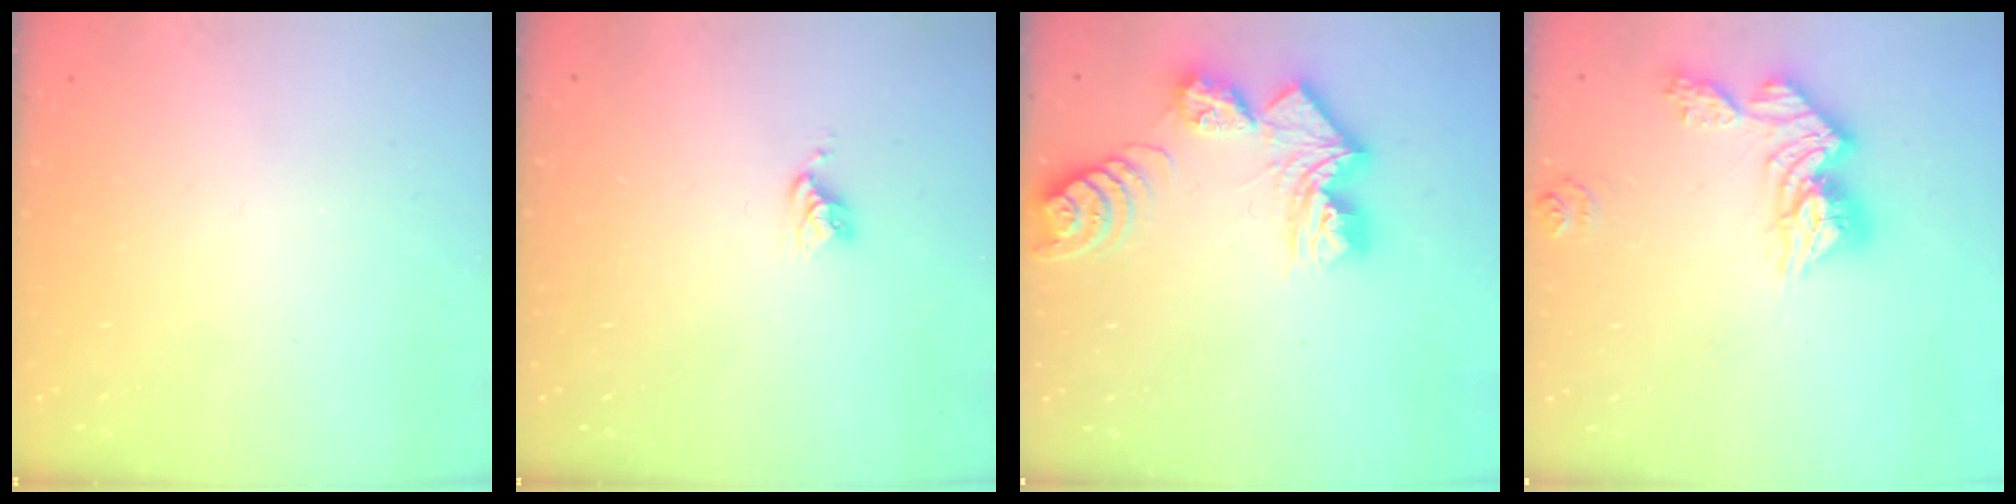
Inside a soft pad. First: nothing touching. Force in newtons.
{"total": 3.9, "press": 3.8, "slide": 0.3}
{"total": 14.4, "press": 14.3, "slide": 1.6}
{"total": 13.4, "press": 13.3, "slide": 1.2}